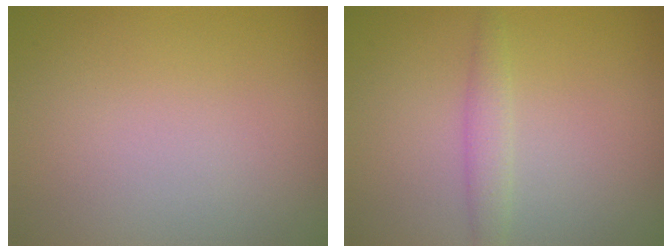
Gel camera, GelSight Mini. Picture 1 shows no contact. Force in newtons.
{"total": 1.7, "press": 1.7, "slide": 0.1}